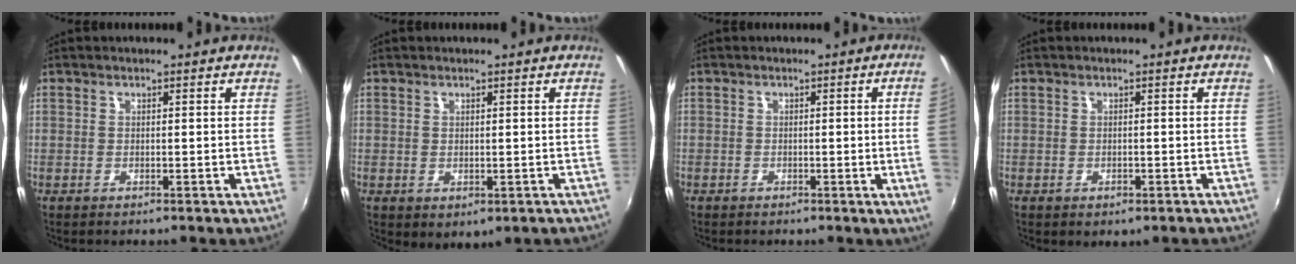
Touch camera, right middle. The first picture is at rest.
{"total": 1.9, "force": [0.1, 1.2, 1.4], "torque": [-0.022, -0.007, 0.008]}
{"total": 3.9, "force": [-0.1, -1.8, 3.4], "torque": [-0.056, -0.010, 0.004]}
{"total": 1.8, "force": [-0.9, 1.2, 0.9], "torque": [-0.016, -0.007, -0.012]}